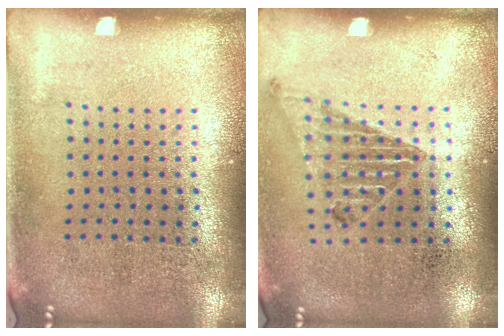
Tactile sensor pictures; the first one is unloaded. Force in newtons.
{"total": 1.0, "press": 1.0, "slide": 0.2}